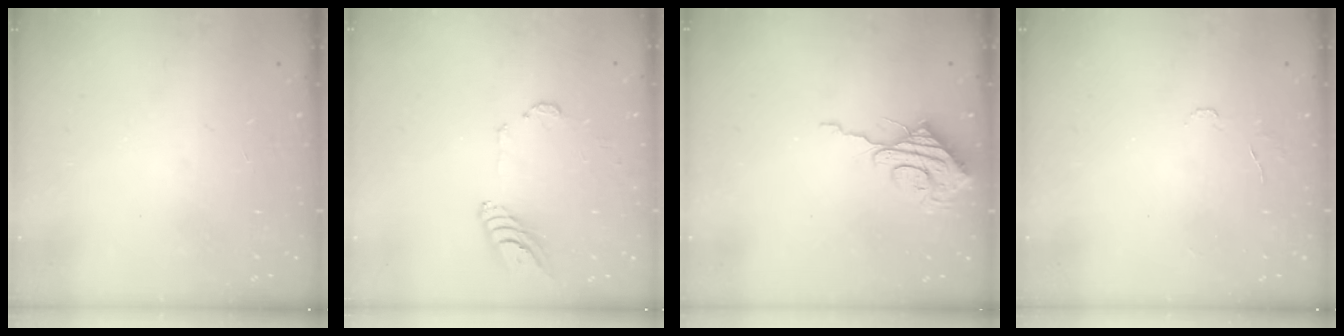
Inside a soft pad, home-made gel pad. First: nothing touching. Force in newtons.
{"total": 10.5, "press": 10.4, "slide": 1.1}
{"total": 9.6, "press": 9.6, "slide": 0.6}
{"total": 4.3, "press": 4.3, "slide": 0.4}